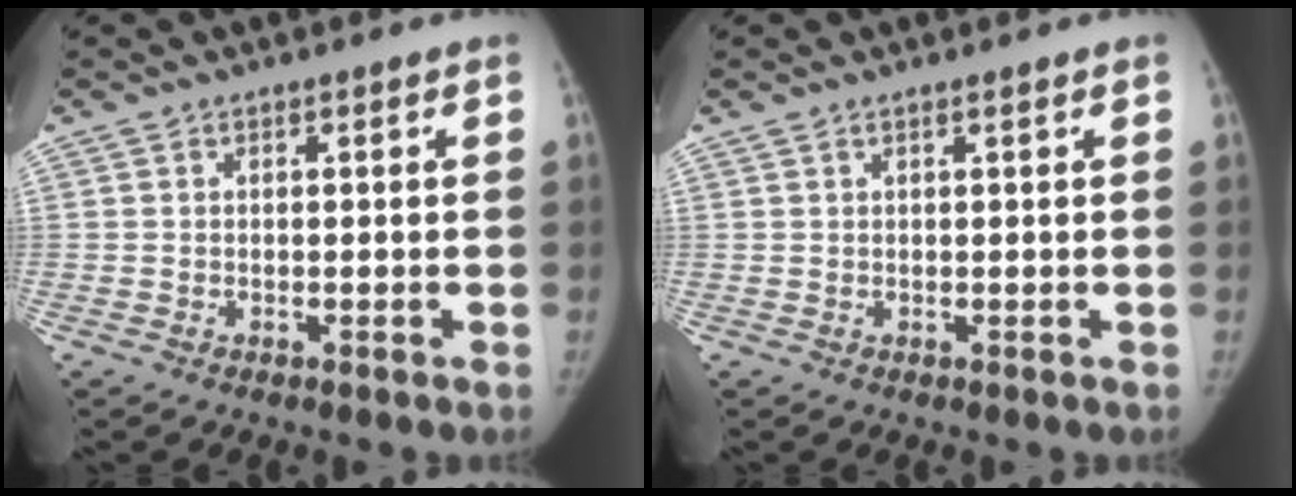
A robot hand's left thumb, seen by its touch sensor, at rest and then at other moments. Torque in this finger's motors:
{"motor_torque": [-0.05, -0.13, 0.16, -0.28, 0.06]}